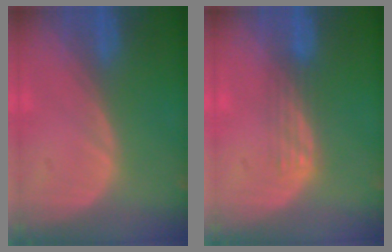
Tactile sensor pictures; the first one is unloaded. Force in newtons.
{"total": 2.8, "press": 2.5, "slide": 1.3}